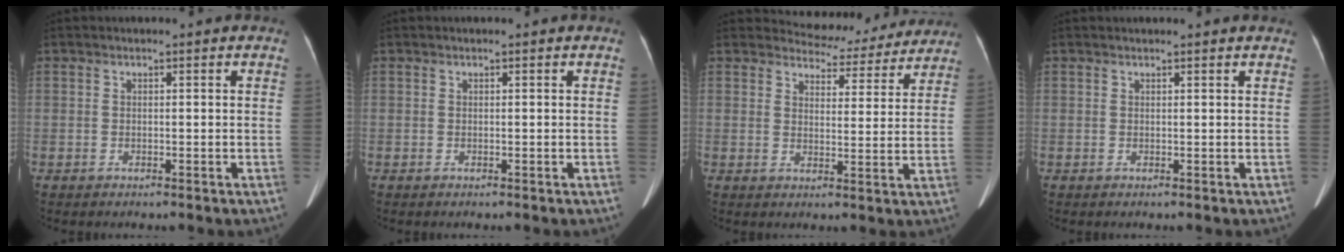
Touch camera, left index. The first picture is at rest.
{"total": 0.0}
{"total": 10.6, "force": [10.1, 3.2, 0.6], "torque": [0.008, -0.003, 0.112]}
{"total": 2.9, "force": [2.7, 0.0, 0.9], "torque": [-0.013, 0.019, 0.026]}